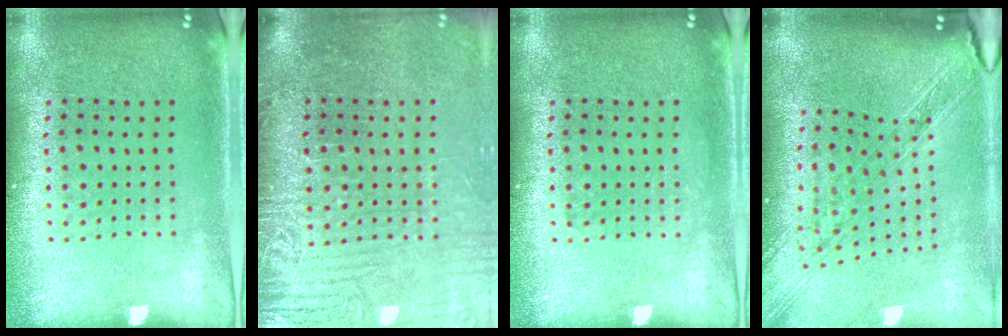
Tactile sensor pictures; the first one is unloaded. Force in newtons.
{"total": 4.1, "press": 3.6, "slide": 2.0}
{"total": 0.6, "press": 0.6, "slide": 0.1}
{"total": 2.2, "press": 1.9, "slide": 1.1}